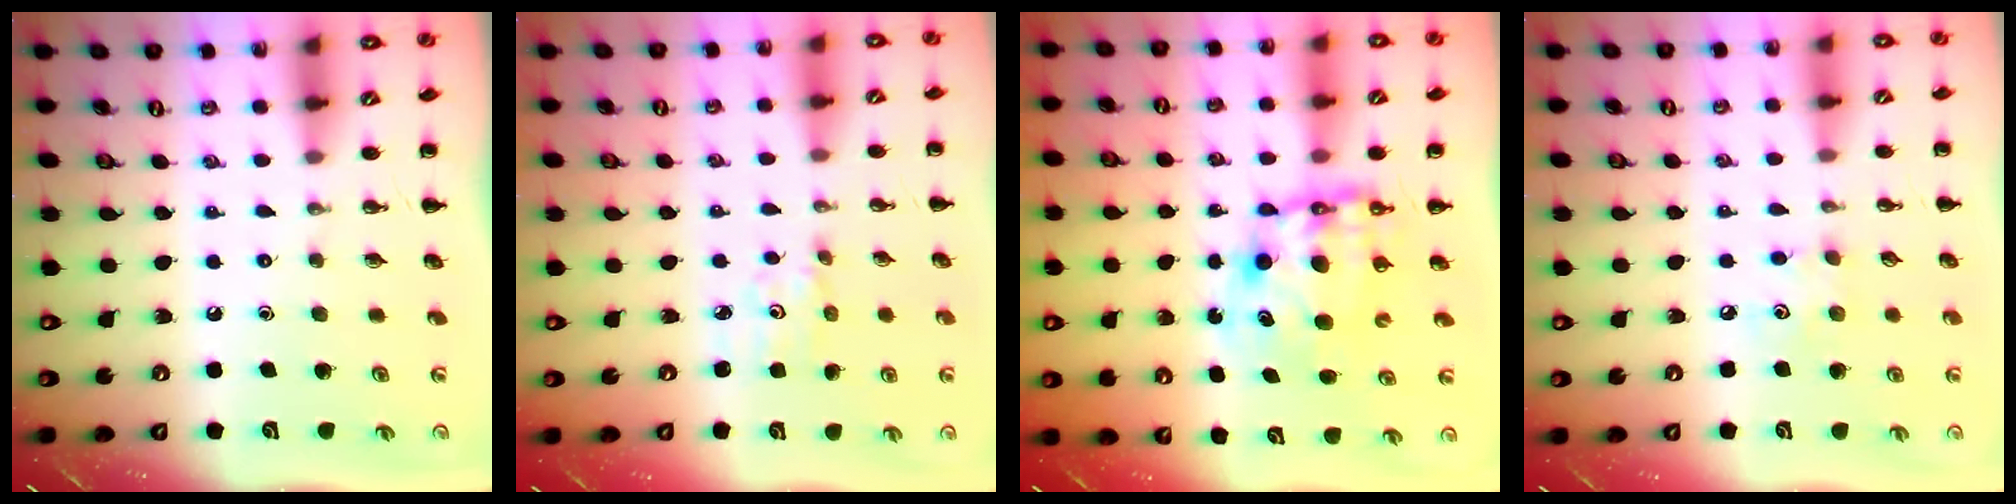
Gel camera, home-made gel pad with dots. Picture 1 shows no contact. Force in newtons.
{"total": 2.0, "press": 2.0, "slide": 0.2}
{"total": 9.8, "press": 9.5, "slide": 2.5}
{"total": 4.2, "press": 4.1, "slide": 0.9}